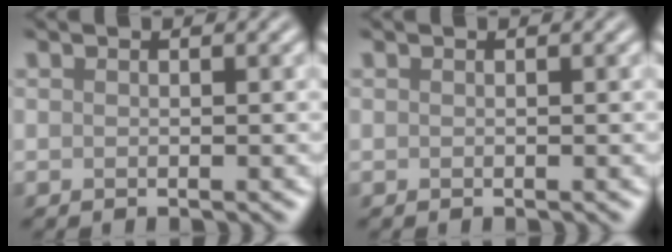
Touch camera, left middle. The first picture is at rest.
{"total": 0.0}